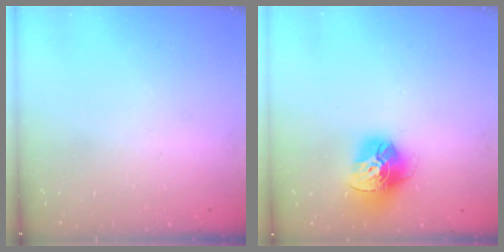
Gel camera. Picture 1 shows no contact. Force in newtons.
{"total": 16.3, "press": 16.2, "slide": 1.5}